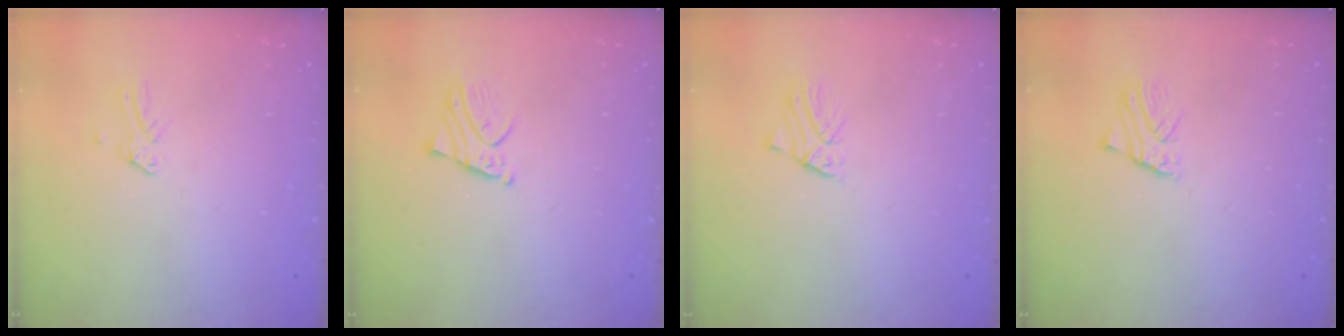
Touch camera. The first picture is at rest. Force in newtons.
{"total": 2.2, "press": 2.2, "slide": 0.1}
{"total": 0.8, "press": 0.8, "slide": 0.1}
{"total": 1.8, "press": 1.8, "slide": 0.2}